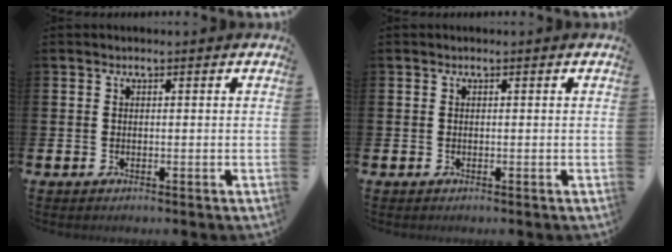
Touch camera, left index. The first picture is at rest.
{"total": 0.0}